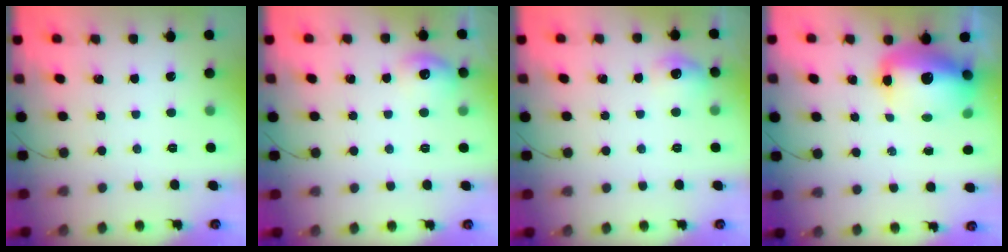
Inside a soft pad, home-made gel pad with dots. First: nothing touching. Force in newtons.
{"total": 9.1, "press": 9.0, "slide": 1.5}
{"total": 8.1, "press": 7.9, "slide": 1.4}
{"total": 14.2, "press": 13.8, "slide": 3.3}